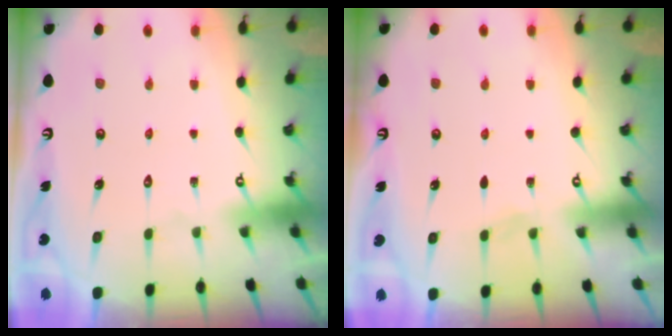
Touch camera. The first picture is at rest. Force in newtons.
{"total": 3.1, "press": 2.3, "slide": 2.1}